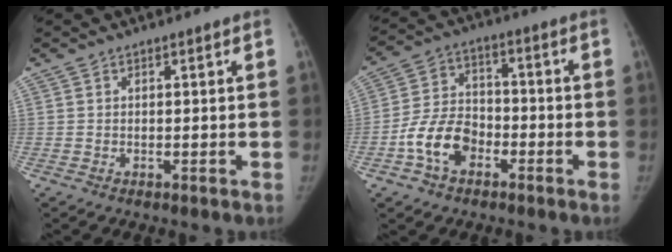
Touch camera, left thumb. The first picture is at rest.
{"total": 9.9, "force": [-4.3, 6.8, 5.8], "torque": [-0.095, 0.033, -0.082]}